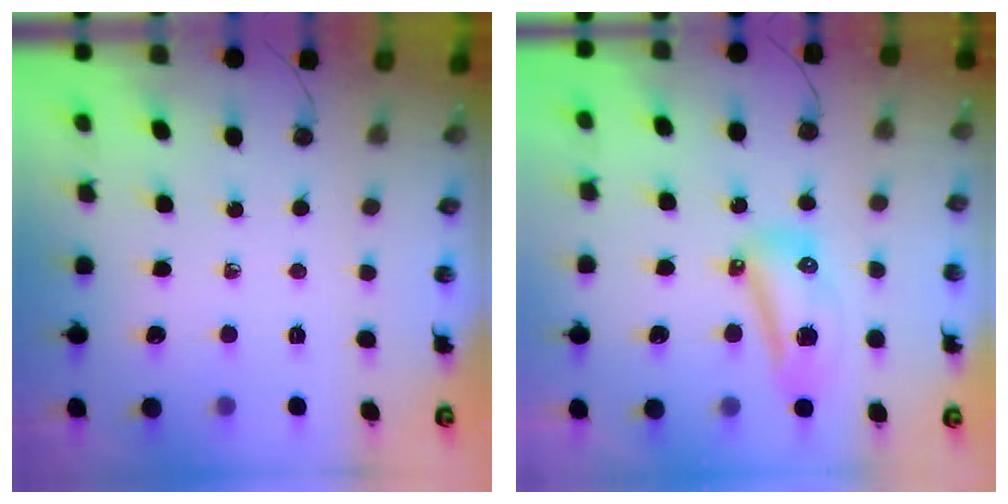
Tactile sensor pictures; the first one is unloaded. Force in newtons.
{"total": 10.1, "press": 10.1, "slide": 1.2}